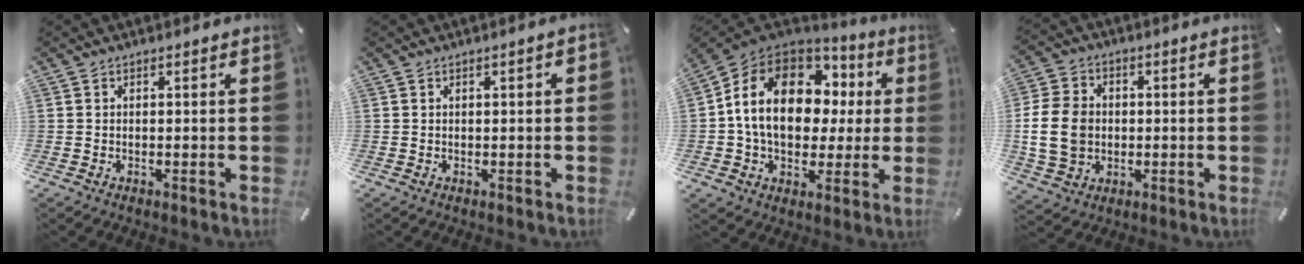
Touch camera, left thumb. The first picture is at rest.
{"total": 1.4, "force": [0.1, 0.3, 1.4], "torque": [-0.023, 0.002, 0.000]}
{"total": 17.7, "force": [3.0, 13.4, 11.3], "torque": [-0.217, 0.003, 0.058]}
{"total": 11.5, "force": [-0.7, 9.6, 6.2], "torque": [-0.140, 0.015, -0.012]}